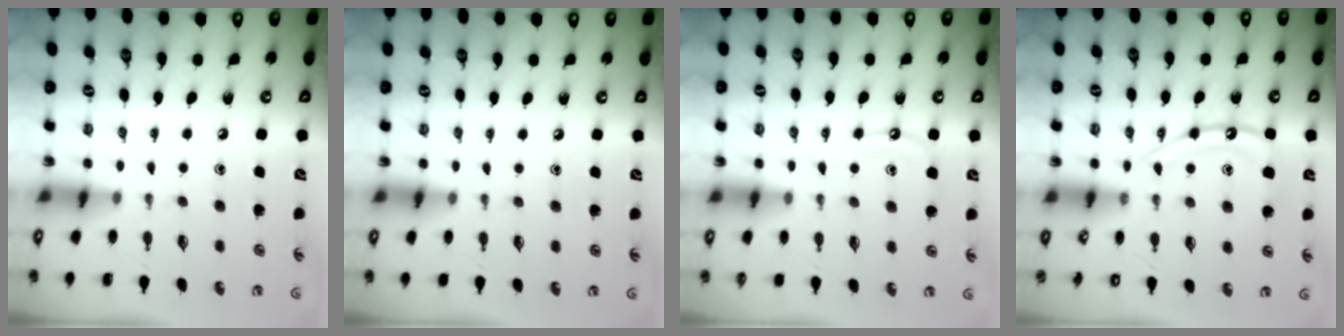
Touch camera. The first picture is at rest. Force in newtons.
{"total": 1.0, "press": 1.0, "slide": 0.2}
{"total": 6.8, "press": 6.8, "slide": 0.7}
{"total": 12.0, "press": 12.0, "slide": 1.1}